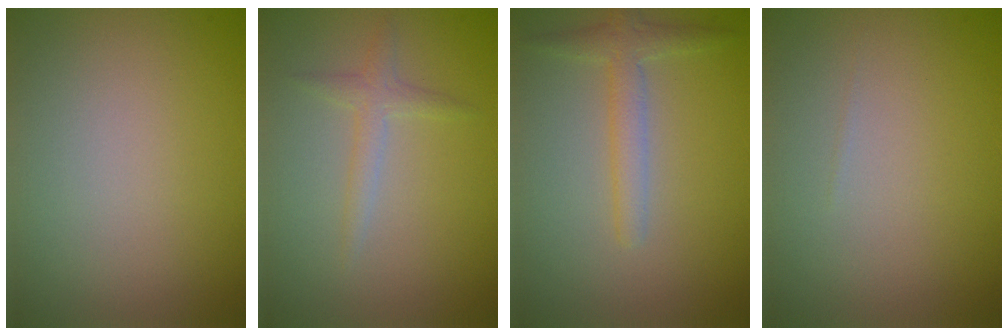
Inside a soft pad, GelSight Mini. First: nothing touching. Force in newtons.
{"total": 1.6, "press": 1.6, "slide": 0.0}
{"total": 2.4, "press": 2.4, "slide": 0.1}
{"total": 0.0}